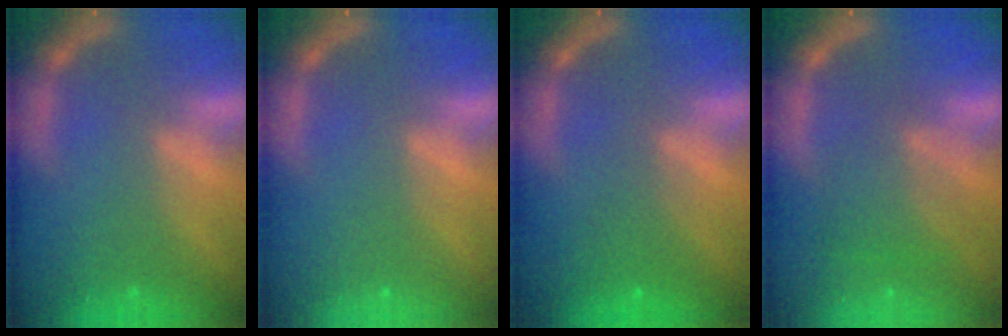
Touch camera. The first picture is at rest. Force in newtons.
{"total": 0.0}
{"total": 2.5}
{"total": 4.6}